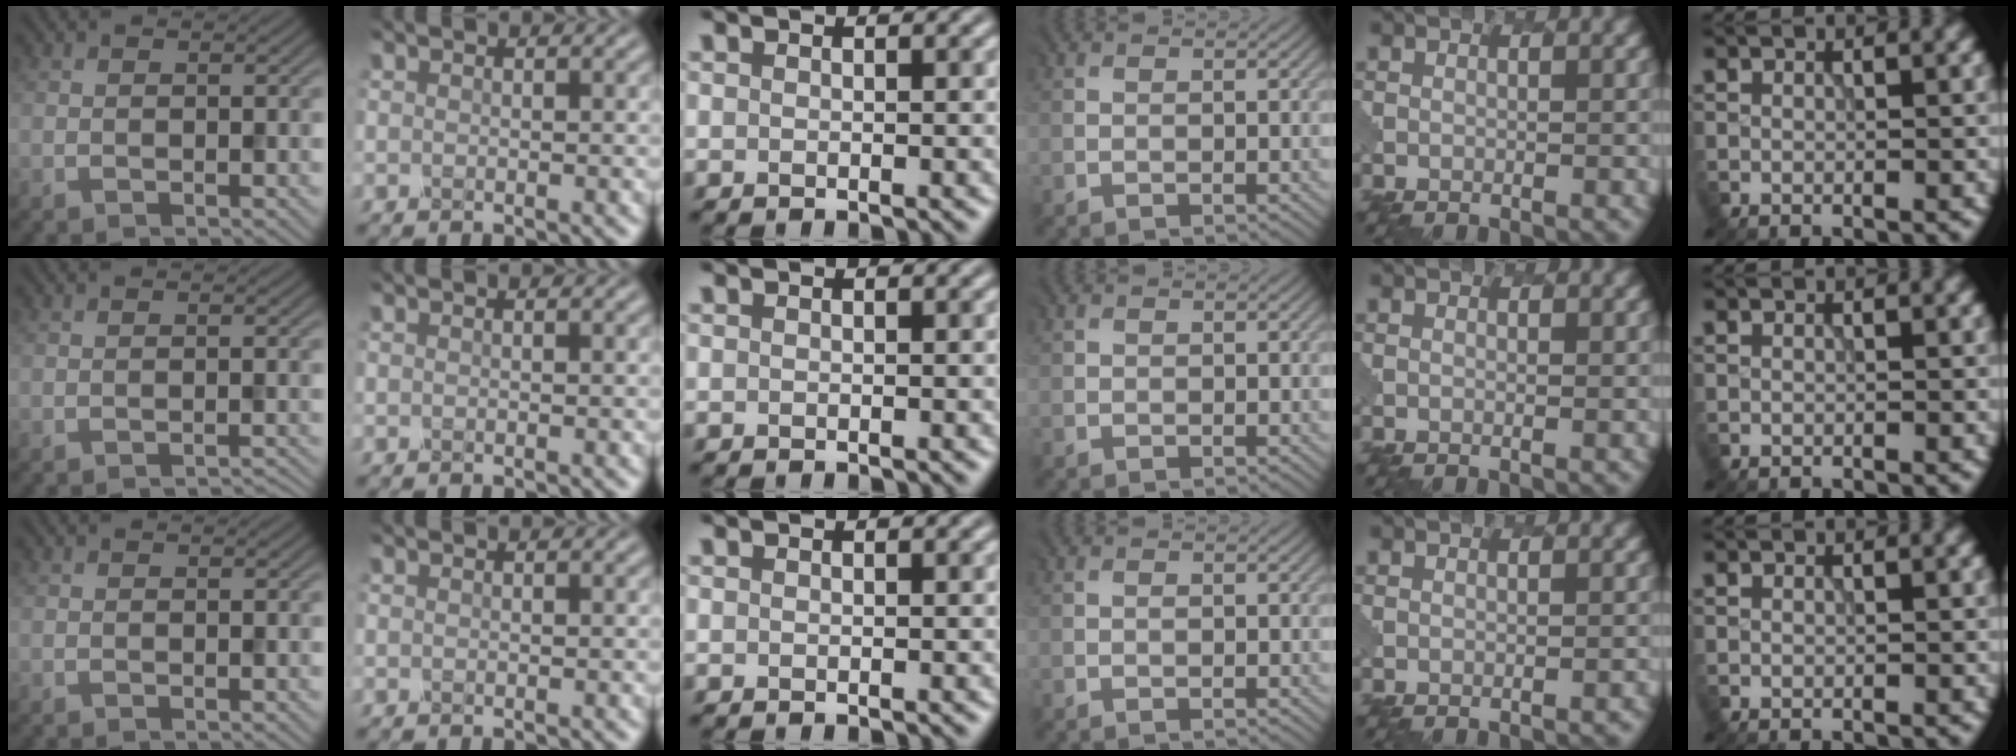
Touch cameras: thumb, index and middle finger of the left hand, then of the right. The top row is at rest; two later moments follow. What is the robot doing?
{"motion": "dispense", "object": "pipette"}